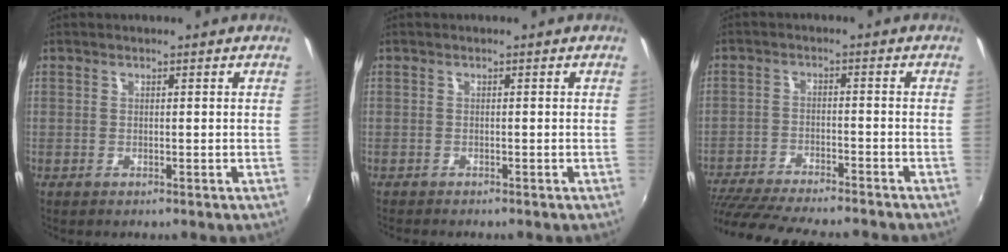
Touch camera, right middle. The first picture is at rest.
{"total": 1.4, "force": [-1.3, -0.1, 0.3], "torque": [-0.009, -0.012, -0.022]}
{"total": 18.1, "force": [-15.9, 2.8, 8.3], "torque": [-0.172, -0.035, -0.252]}